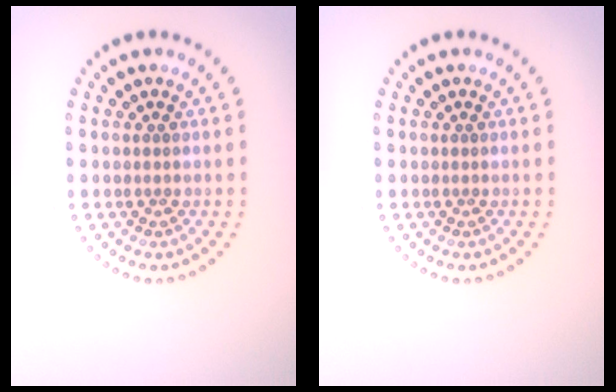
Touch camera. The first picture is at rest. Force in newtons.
{"total": 0.0}